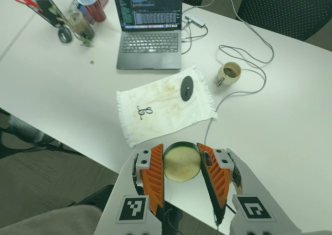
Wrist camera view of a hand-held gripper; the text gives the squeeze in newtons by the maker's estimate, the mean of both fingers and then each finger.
{"total": 9.1, "left": 9.0, "right": 9.3}